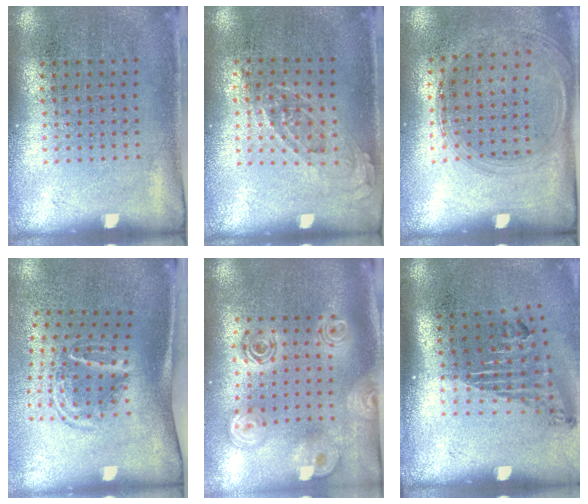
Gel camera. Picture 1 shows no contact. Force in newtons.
{"total": 0.8, "press": 0.7, "slide": 0.3}
{"total": 1.4, "press": 1.2, "slide": 0.6}
{"total": 1.8, "press": 1.2, "slide": 1.4}
{"total": 2.5, "press": 1.9, "slide": 1.7}
{"total": 1.7, "press": 1.1, "slide": 1.3}